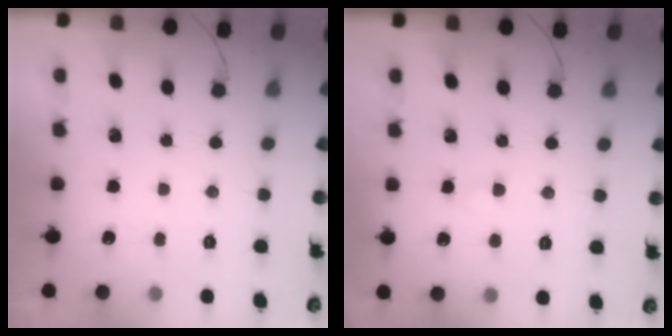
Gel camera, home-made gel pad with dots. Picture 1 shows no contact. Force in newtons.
{"total": 2.2, "press": 2.0, "slide": 0.8}